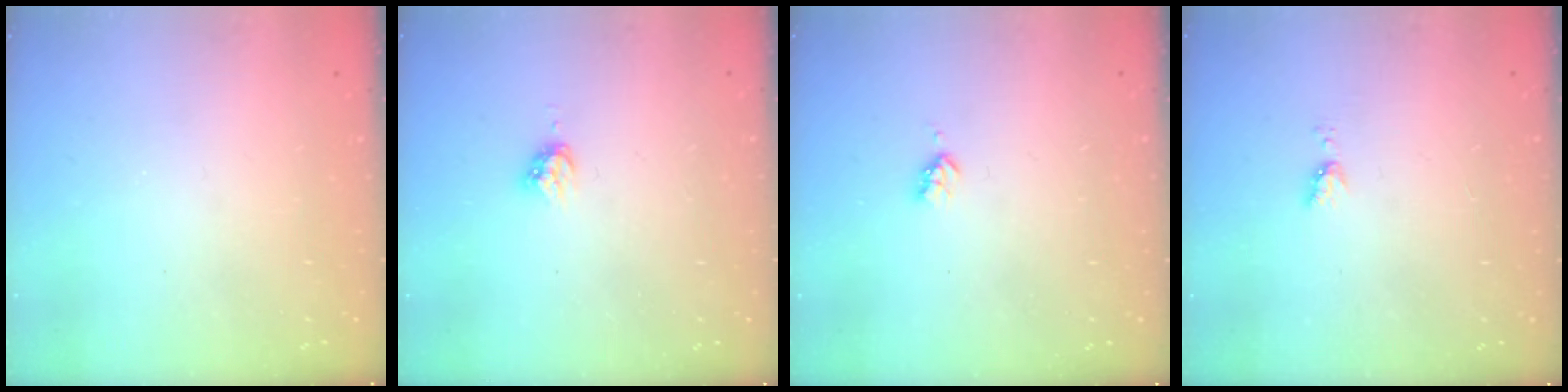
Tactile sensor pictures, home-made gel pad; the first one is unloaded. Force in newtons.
{"total": 4.3, "press": 4.3, "slide": 0.3}
{"total": 2.9, "press": 2.9, "slide": 0.5}
{"total": 4.0, "press": 4.0, "slide": 0.5}